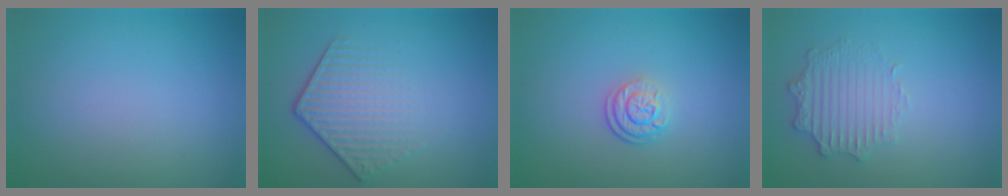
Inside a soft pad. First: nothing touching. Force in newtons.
{"total": 4.3, "press": 3.0, "slide": 3.1}
{"total": 2.5, "press": 1.9, "slide": 1.7}
{"total": 2.6, "press": 2.5, "slide": 0.7}